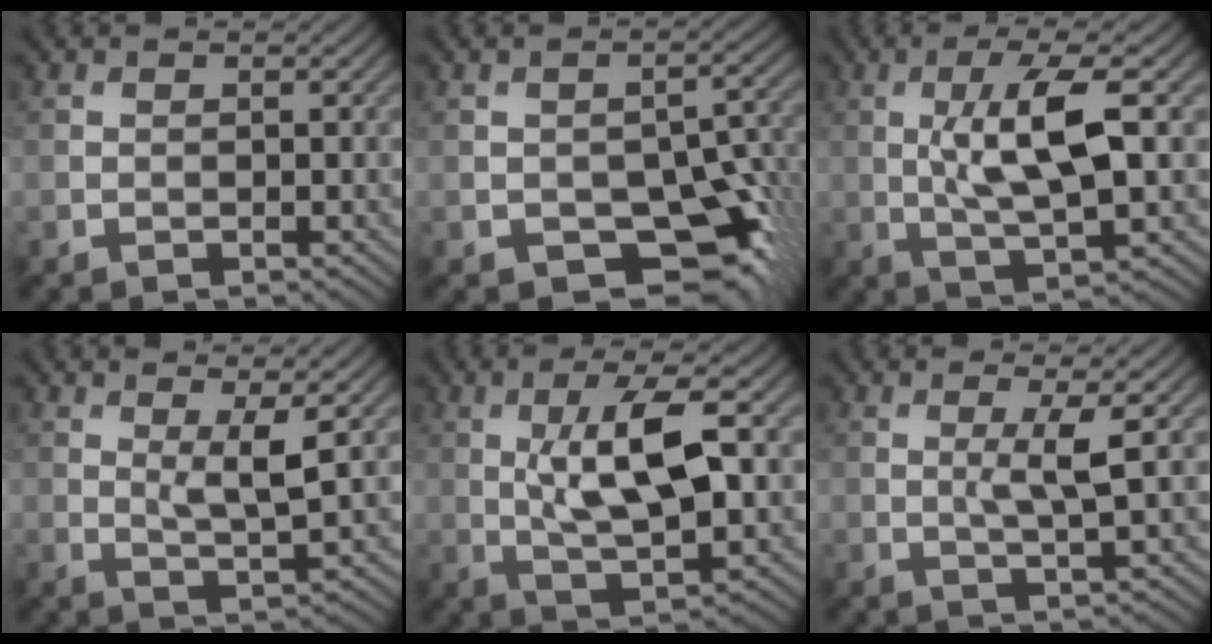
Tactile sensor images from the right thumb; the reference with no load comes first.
{"total": 9.9, "force": [-4.5, 5.6, 6.8], "torque": [-0.099, -0.019, -0.068]}
{"total": 9.4, "force": [1.0, 2.4, 9.0], "torque": [-0.166, 0.006, 0.018]}
{"total": 3.9, "force": [1.1, 0.5, 3.7], "torque": [-0.078, -0.002, 0.025]}
{"total": 10.3, "force": [1.4, 3.2, 9.8], "torque": [-0.177, 0.005, 0.024]}
{"total": 3.7, "force": [0.6, 0.2, 3.6], "torque": [-0.073, 0.004, 0.014]}